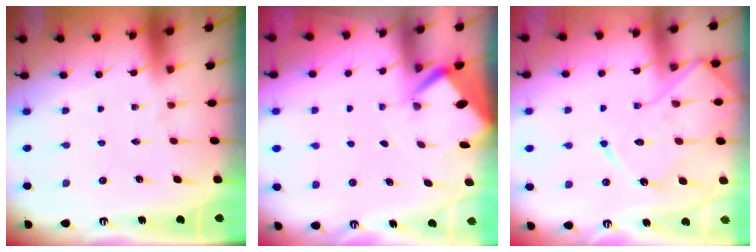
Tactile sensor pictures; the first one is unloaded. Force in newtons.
{"total": 3.0, "press": 3.0, "slide": 0.4}
{"total": 15.1, "press": 15.0, "slide": 1.5}